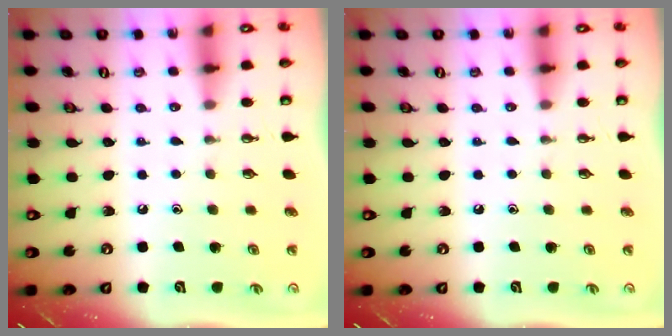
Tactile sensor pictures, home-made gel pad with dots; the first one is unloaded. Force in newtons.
{"total": 0.0}